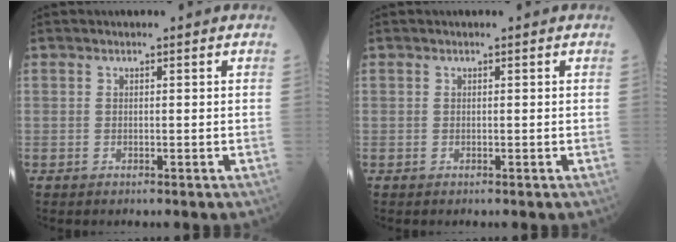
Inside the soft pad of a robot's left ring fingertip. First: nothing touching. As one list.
[{"total": 0.0}]